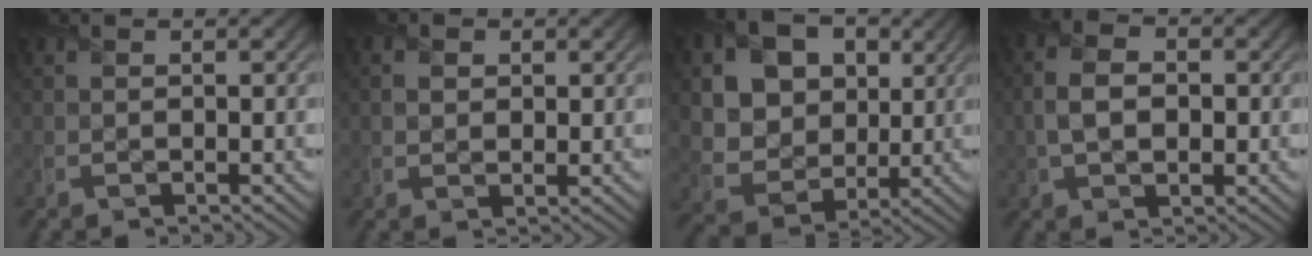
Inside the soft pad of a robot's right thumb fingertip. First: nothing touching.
{"total": 2.1, "force": [0.5, 1.5, 1.3], "torque": [-0.030, -0.002, 0.010]}
{"total": 12.3, "force": [4.3, 9.7, 6.2], "torque": [-0.171, 0.007, 0.098]}
{"total": 5.4, "force": [-0.2, 3.5, 4.1], "torque": [-0.093, -0.006, -0.002]}